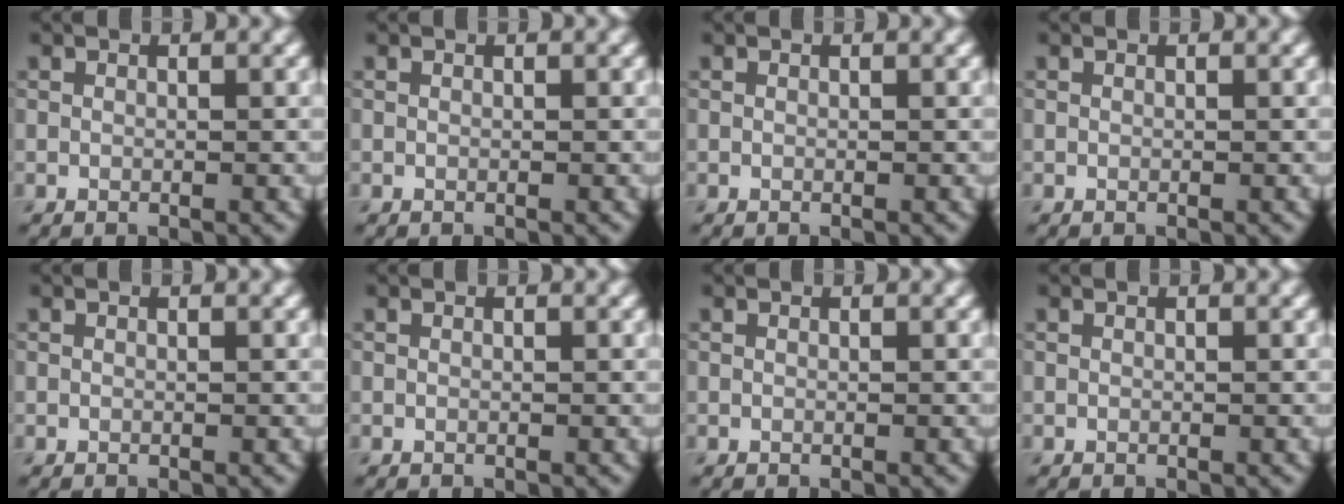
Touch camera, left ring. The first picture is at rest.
{"total": 0.0}
{"total": 0.0}
{"total": 0.0}
{"total": 0.0}
{"total": 0.0}
{"total": 0.0}
{"total": 0.0}